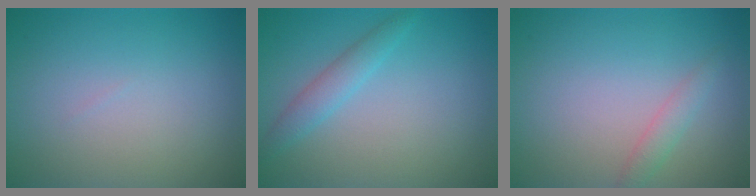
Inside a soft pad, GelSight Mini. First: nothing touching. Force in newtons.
{"total": 1.9, "press": 1.9, "slide": 0.1}
{"total": 1.5, "press": 1.5, "slide": 0.0}